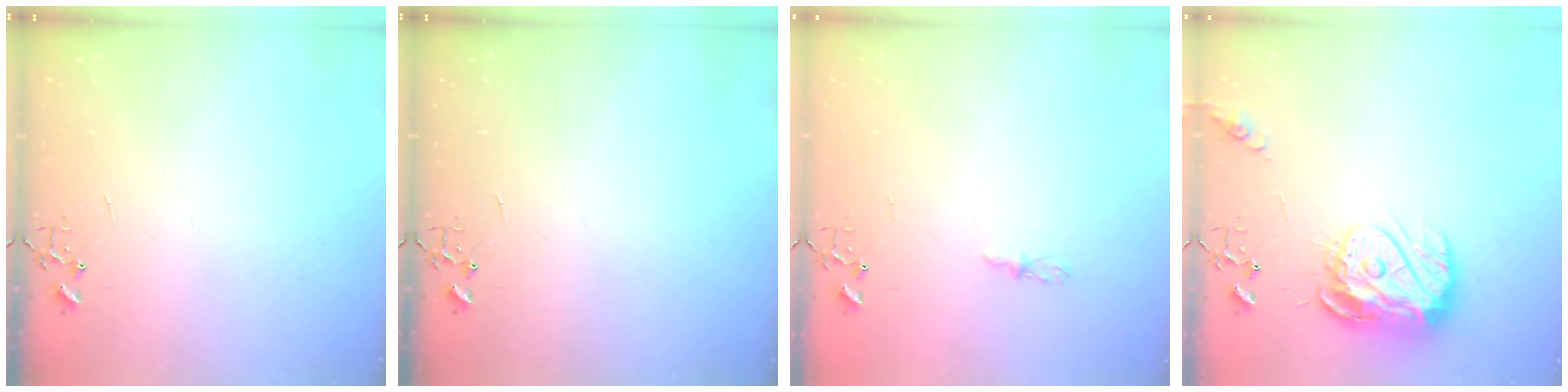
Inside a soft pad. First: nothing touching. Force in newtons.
{"total": 0.0}
{"total": 4.4, "press": 4.3, "slide": 0.5}
{"total": 14.4, "press": 14.4, "slide": 1.3}